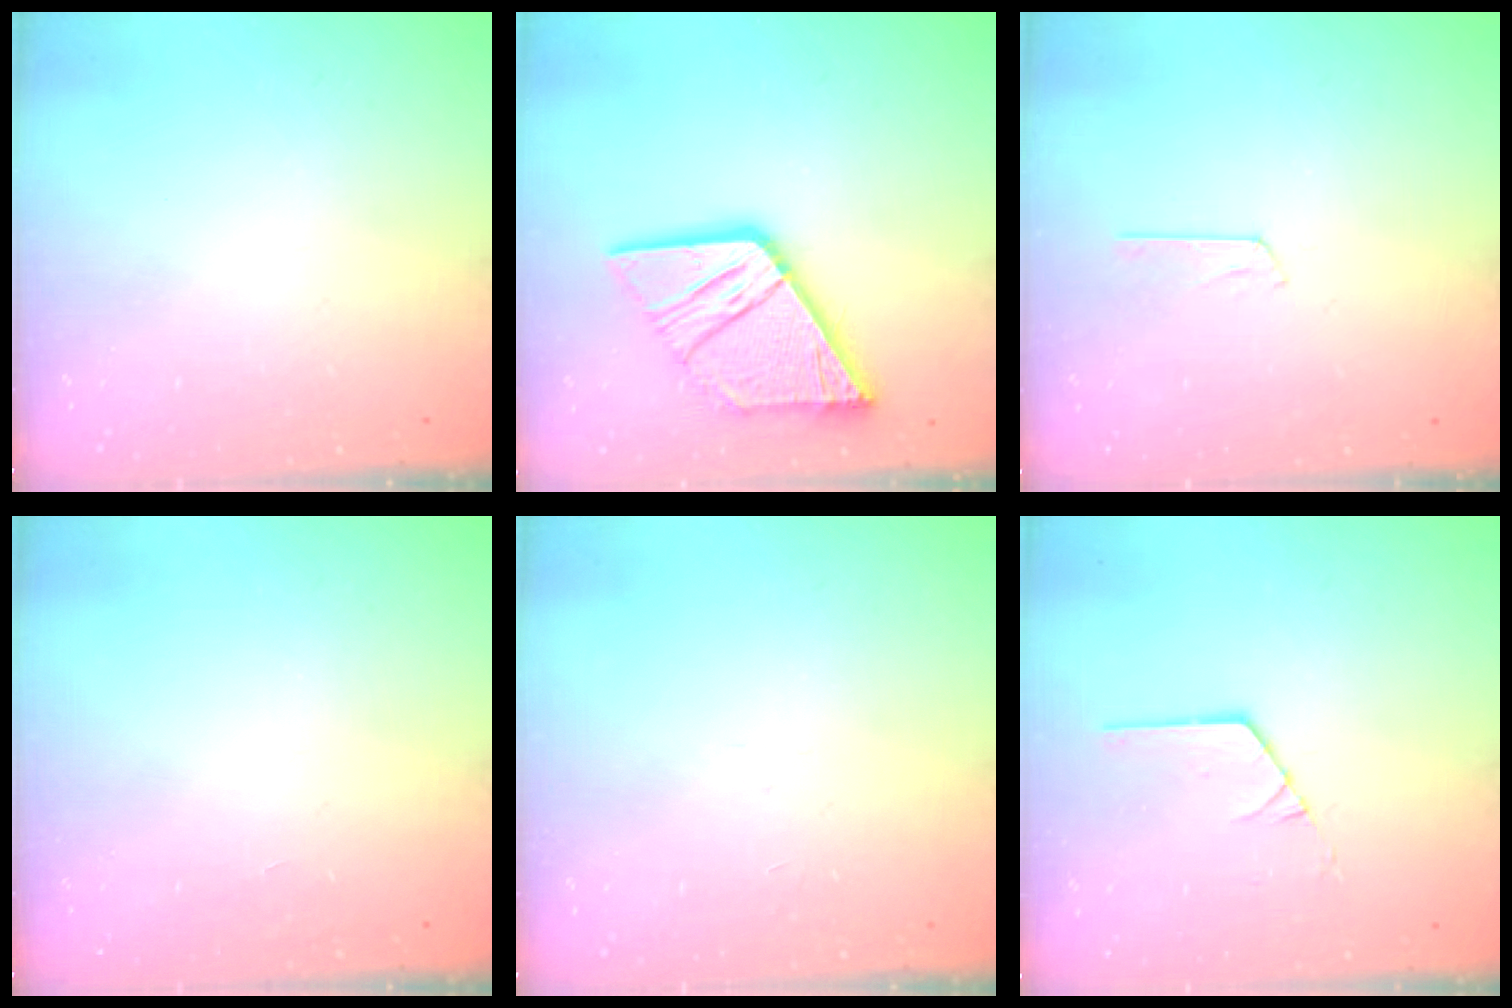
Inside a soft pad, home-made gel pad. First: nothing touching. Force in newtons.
{"total": 17.2, "press": 17.1, "slide": 1.9}
{"total": 2.8, "press": 2.8, "slide": 0.3}
{"total": 0.0}
{"total": 2.6, "press": 2.5, "slide": 0.5}
{"total": 1.0, "press": 1.0, "slide": 0.1}